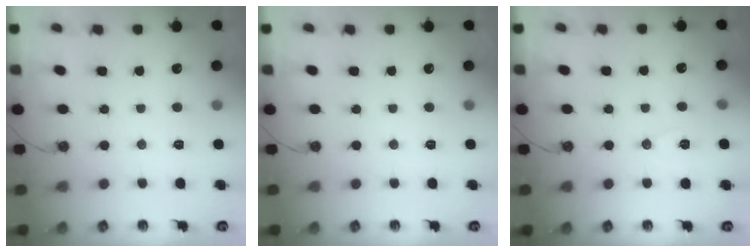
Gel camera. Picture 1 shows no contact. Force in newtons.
{"total": 0.0}
{"total": 5.8, "press": 3.9, "slide": 4.3}